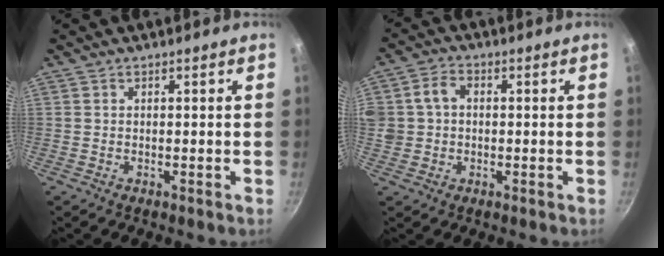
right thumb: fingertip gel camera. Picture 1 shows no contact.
{"total": 5.7, "force": [0.4, 4.7, 3.2], "torque": [-0.046, 0.013, 0.001]}